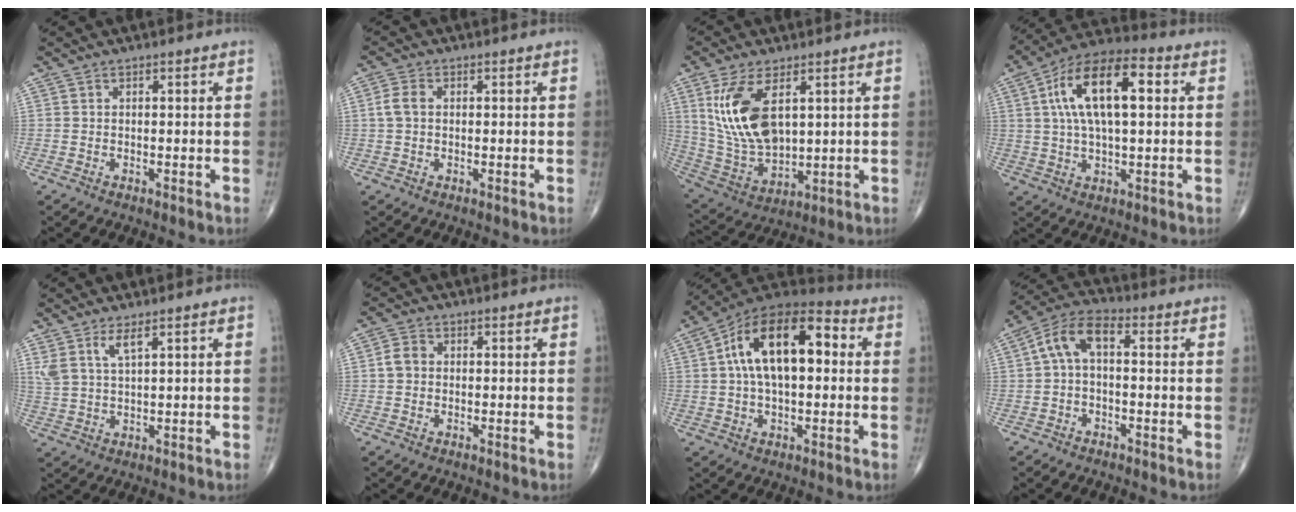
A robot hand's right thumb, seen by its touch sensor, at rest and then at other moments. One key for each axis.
{"total": 3.0, "fx": 0.3, "fy": 2.1, "fz": 2.2, "tx": -0.051, "ty": 0.008, "tz": 0.003}
{"total": 15.2, "fx": 4.9, "fy": 7.8, "fz": 12.1, "tx": -0.234, "ty": -0.022, "tz": 0.111}
{"total": 16.6, "fx": 3.7, "fy": 7.2, "fz": 14.5, "tx": -0.252, "ty": 0.023, "tz": 0.057}
{"total": 4.5, "fx": 2.7, "fy": 1.1, "fz": 3.4, "tx": -0.078, "ty": -0.014, "tz": 0.062}
{"total": 2.9, "fx": 0.1, "fy": 2.4, "fz": 1.6, "tx": -0.027, "ty": 0.008, "tz": -0.004}
{"total": 18.5, "fx": 2.9, "fy": 9.5, "fz": 15.6, "tx": -0.252, "ty": 0.038, "tz": 0.037}
{"total": 8.1, "fx": 0.6, "fy": 4.3, "fz": 6.8, "tx": -0.126, "ty": 0.031, "tz": -0.001}